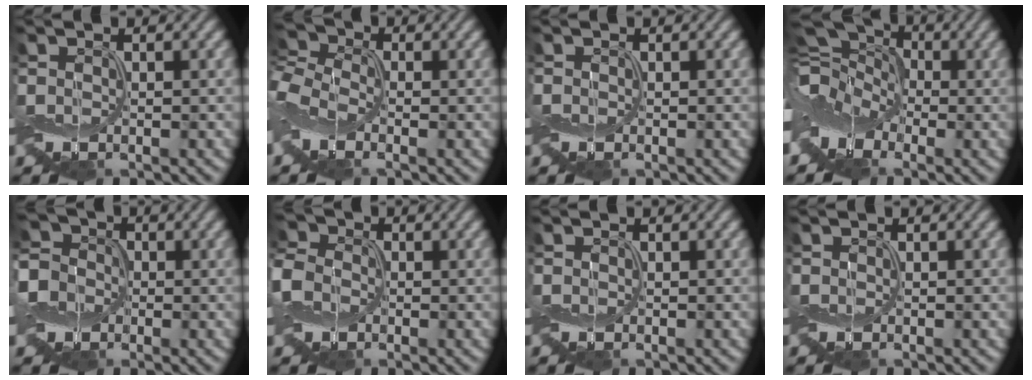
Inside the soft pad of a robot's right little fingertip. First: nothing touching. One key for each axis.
{"total": 4.4, "fx": -1.4, "fy": 3.1, "fz": 2.8, "tx": -0.077, "ty": 0.006, "tz": -0.037}
{"total": 0.0}
{"total": 10.6, "fx": -1.1, "fy": 7.6, "fz": 7.3, "tx": -0.120, "ty": 0.018, "tz": -0.052}
{"total": 8.9, "fx": -1.8, "fy": 7.9, "fz": 3.5, "tx": -0.089, "ty": 0.014, "tz": -0.085}
{"total": 4.8, "fx": -1.0, "fy": 4.0, "fz": 2.4, "tx": -0.080, "ty": 0.006, "tz": -0.030}
{"total": 0.0}
{"total": 0.0}